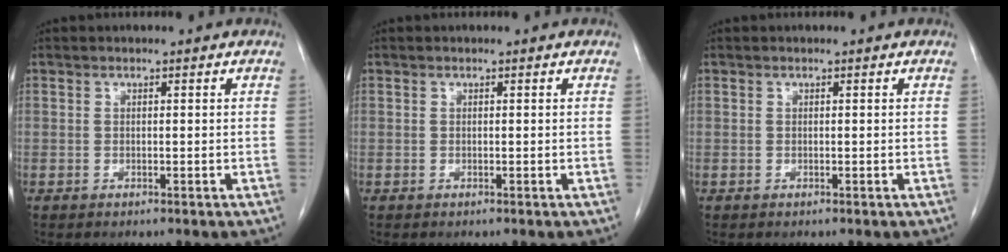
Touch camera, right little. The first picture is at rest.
{"total": 0.0}
{"total": 0.0}